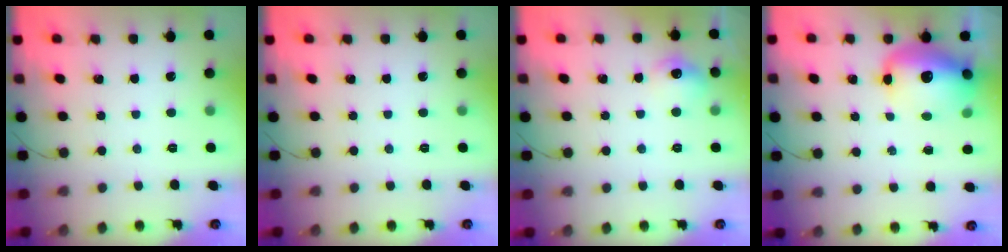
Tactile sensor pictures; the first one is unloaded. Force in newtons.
{"total": 0.0}
{"total": 7.8, "press": 7.7, "slide": 0.8}
{"total": 13.9, "press": 13.5, "slide": 3.5}